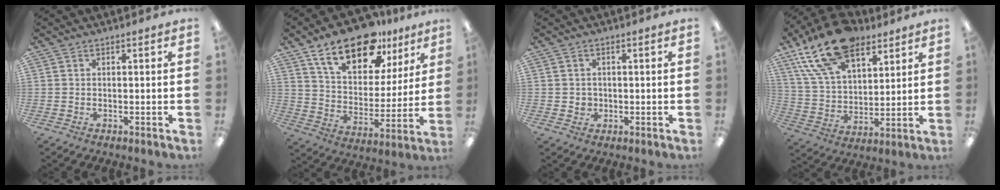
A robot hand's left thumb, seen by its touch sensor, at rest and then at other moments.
{"total": 18.6, "force": [12.7, 9.2, 10.0], "torque": [-0.170, -0.062, 0.222]}
{"total": 2.0, "force": [0.2, 1.9, 0.5], "torque": [-0.003, 0.000, 0.000]}
{"total": 20.0, "force": [12.8, 10.8, 11.0], "torque": [-0.210, -0.048, 0.234]}